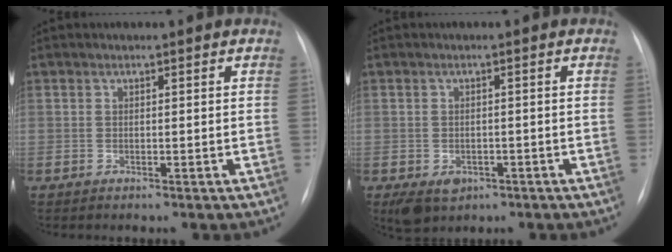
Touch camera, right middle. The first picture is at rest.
{"total": 5.2, "force": [-2.6, 3.8, 2.2], "torque": [-0.039, -0.003, -0.029]}